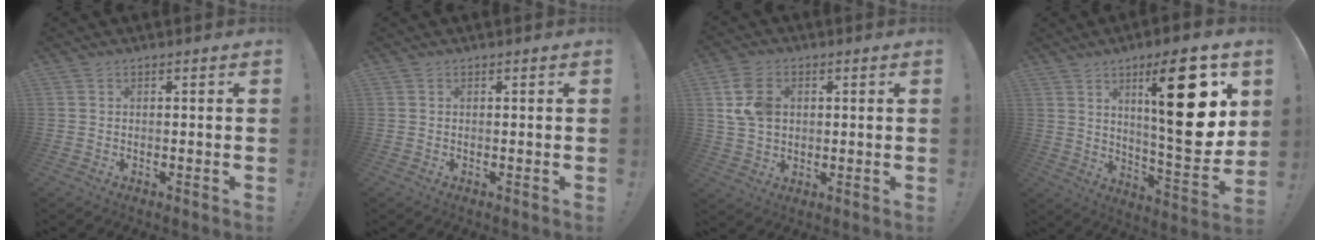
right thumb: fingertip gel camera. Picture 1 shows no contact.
{"total": 0.0}
{"total": 10.2, "force": [2.5, 7.6, 6.3], "torque": [-0.119, 0.005, 0.048]}
{"total": 23.0, "force": [8.8, 6.0, 20.4], "torque": [-0.292, -0.046, 0.127]}